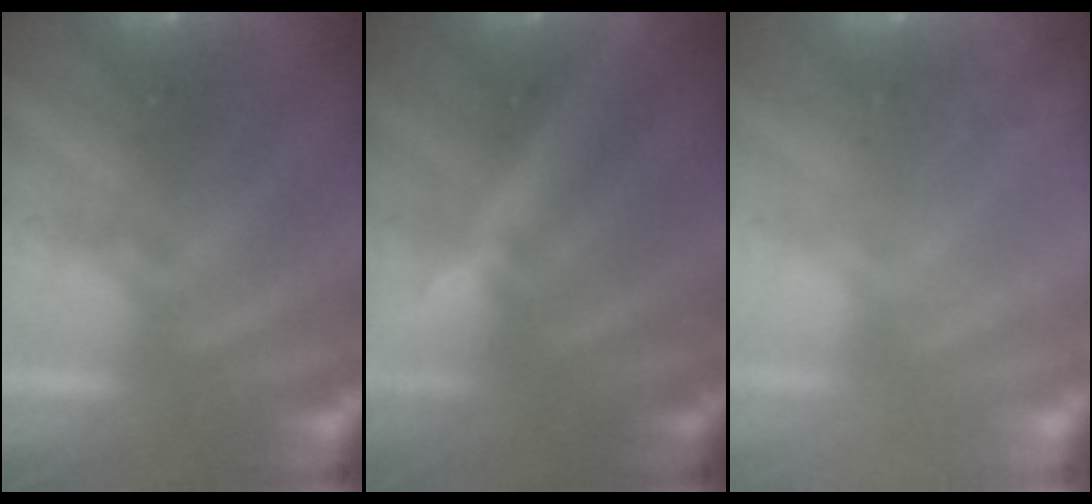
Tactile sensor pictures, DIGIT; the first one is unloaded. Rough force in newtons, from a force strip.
{"total": 2.4}
{"total": 2.3}